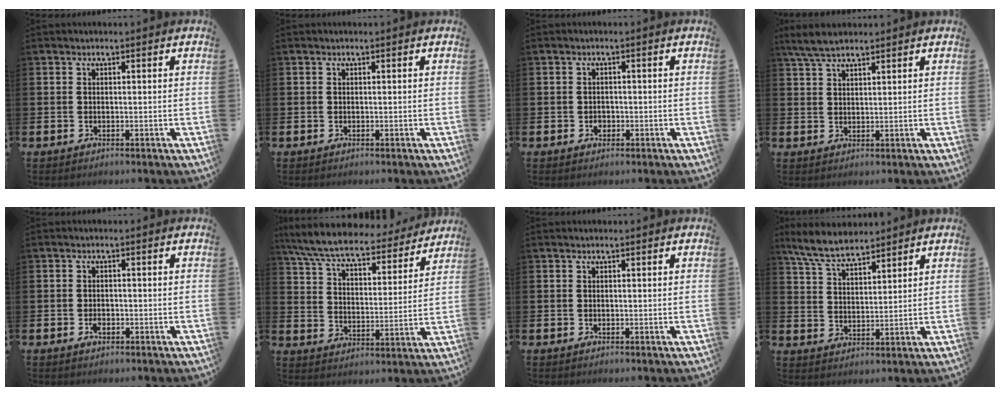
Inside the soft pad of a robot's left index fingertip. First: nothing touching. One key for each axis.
{"total": 0.0}
{"total": 1.2, "fx": -0.3, "fy": 1.0, "fz": 0.5, "tx": -0.010, "ty": 0.006, "tz": -0.009}
{"total": 4.7, "fx": 4.0, "fy": 1.1, "fz": 2.3, "tx": -0.060, "ty": -0.002, "tz": 0.075}
{"total": 1.4, "fx": -0.6, "fy": 1.0, "fz": 0.9, "tx": -0.015, "ty": 0.002, "tz": -0.012}
{"total": 8.4, "fx": 7.6, "fy": 1.4, "fz": 3.4, "tx": -0.103, "ty": -0.046, "tz": 0.130}
{"total": 0.0}
{"total": 6.9, "fx": 6.4, "fy": 1.4, "fz": 2.3, "tx": -0.071, "ty": -0.017, "tz": 0.119}